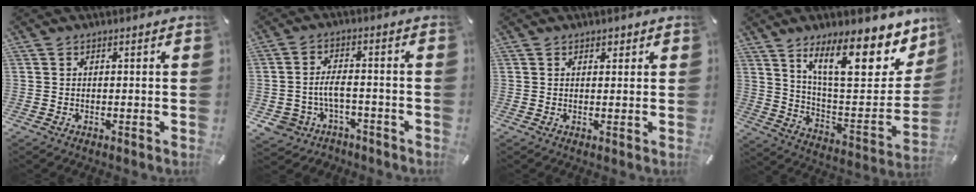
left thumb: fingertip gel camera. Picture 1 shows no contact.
{"total": 6.3, "force": [-2.1, 4.6, 3.7], "torque": [-0.094, 0.009, -0.043]}
{"total": 1.3, "force": [0.8, 1.0, 0.4], "torque": [0.000, 0.000, 0.012]}
{"total": 22.6, "force": [14.2, 8.4, 15.4], "torque": [-0.228, -0.094, 0.234]}